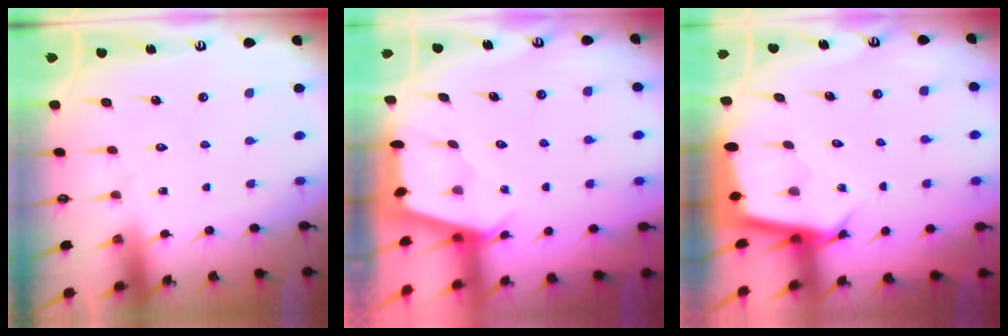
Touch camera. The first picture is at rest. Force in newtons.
{"total": 2.5, "press": 2.5, "slide": 0.3}
{"total": 3.0, "press": 3.0, "slide": 0.2}